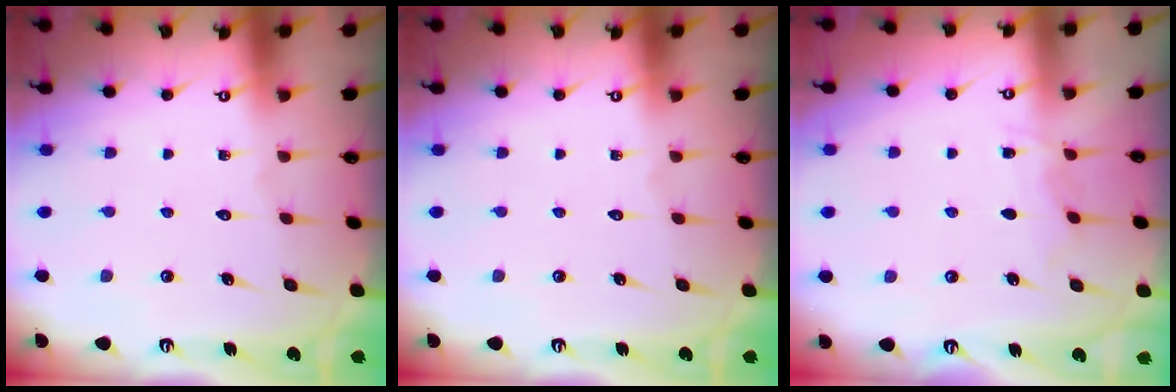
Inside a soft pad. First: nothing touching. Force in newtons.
{"total": 0.0}
{"total": 4.3, "press": 4.3, "slide": 0.4}